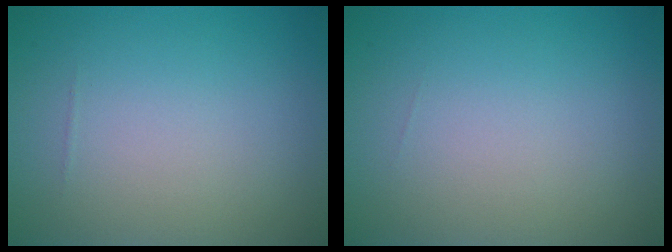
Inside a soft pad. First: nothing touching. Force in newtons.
{"total": 0.0}